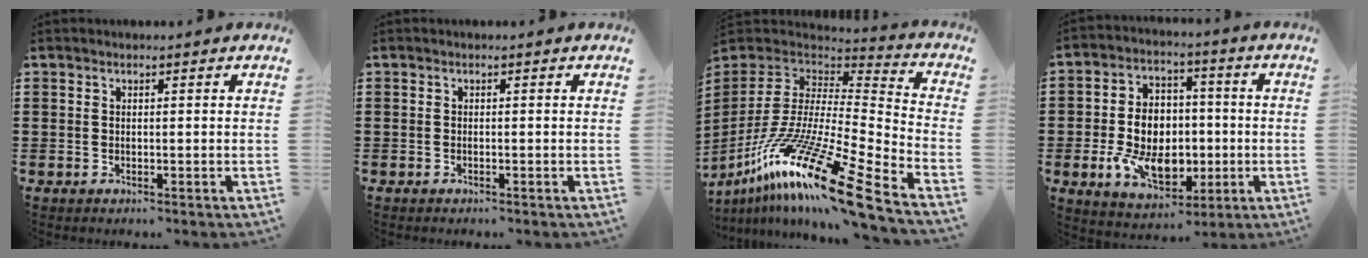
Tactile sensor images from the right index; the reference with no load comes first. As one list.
[{"total": 0.7, "force": [-0.3, -0.6, 0.0], "torque": [0.004, -0.003, -0.005]}, {"total": 19.9, "force": [-13.2, 2.2, 14.7], "torque": [-0.274, 0.026, -0.236]}, {"total": 10.5, "force": [-1.6, 7.6, 7.0], "torque": [-0.135, 0.009, -0.029]}]